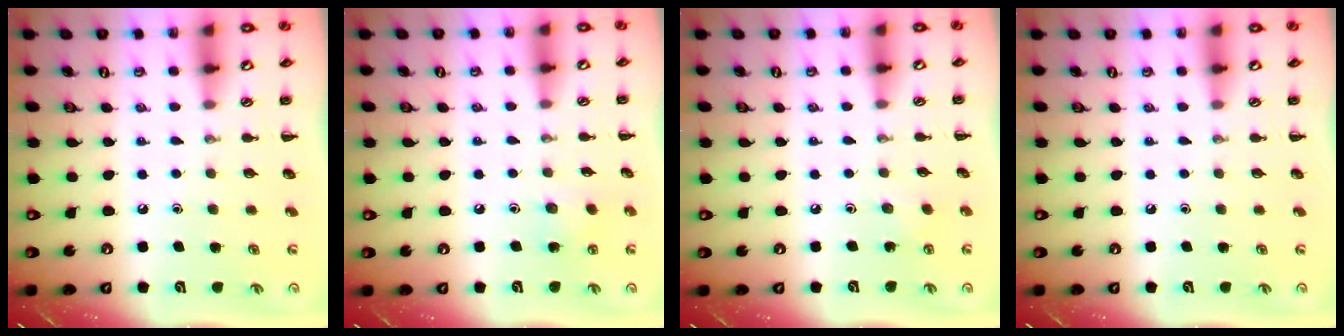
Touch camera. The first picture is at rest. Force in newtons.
{"total": 5.1, "press": 4.9, "slide": 1.4}
{"total": 1.9, "press": 1.8, "slide": 0.6}
{"total": 0.0}